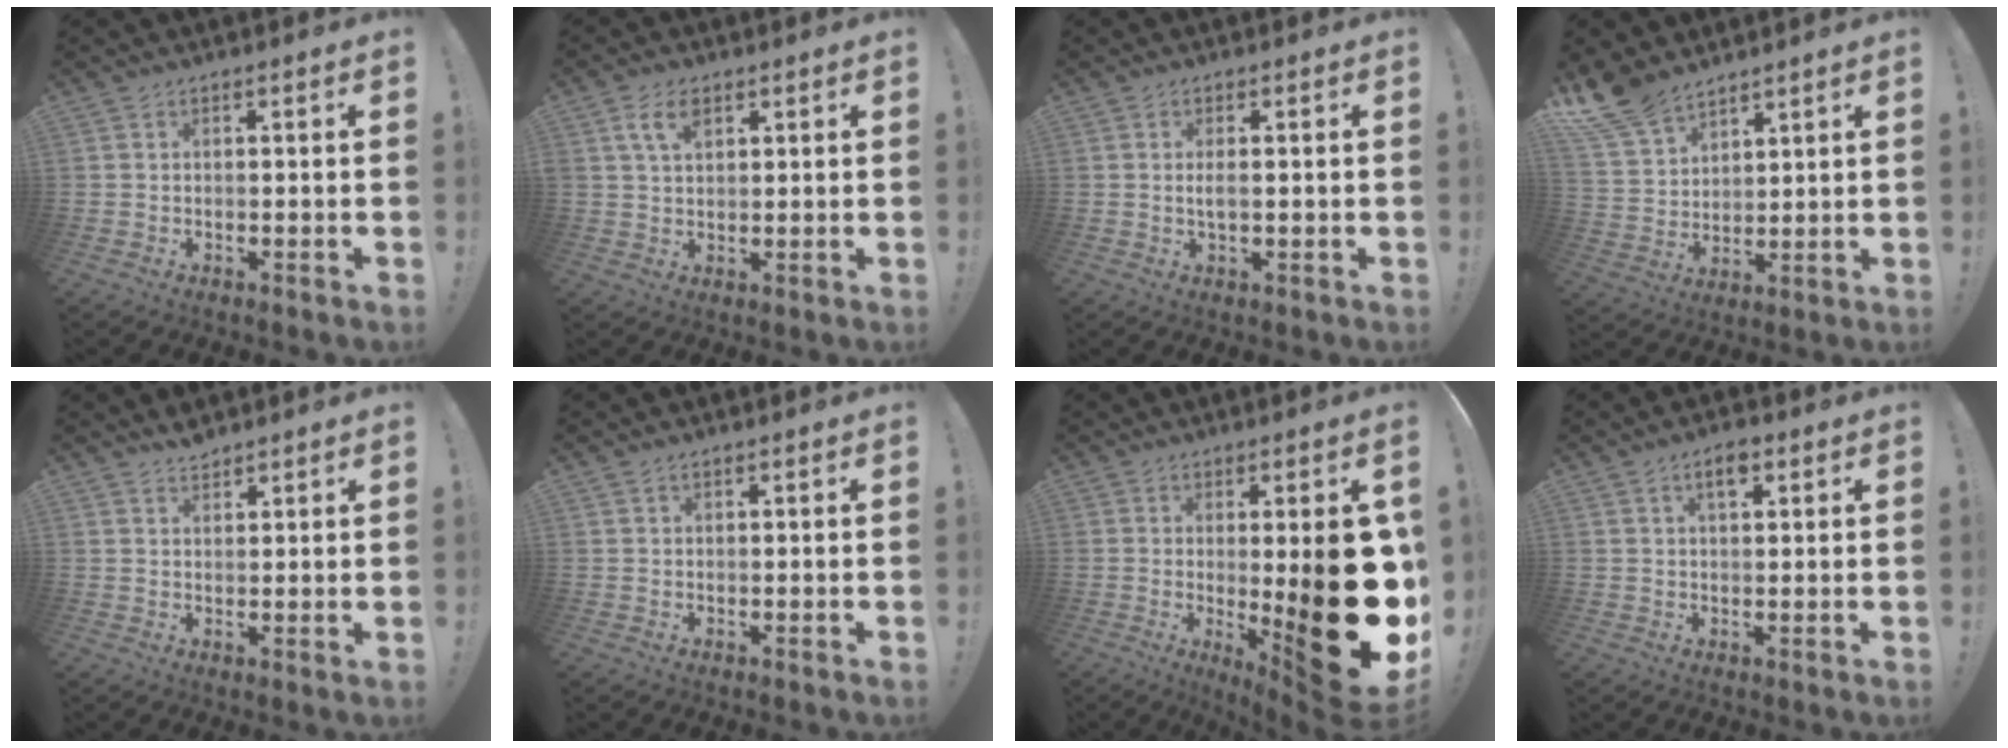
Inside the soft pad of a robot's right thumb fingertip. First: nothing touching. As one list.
[{"total": 5.9, "force": [2.8, 3.1, 4.2], "torque": [-0.074, -0.001, 0.052]}, {"total": 2.2, "force": [-0.2, 0.4, 2.2], "torque": [-0.039, -0.001, -0.004]}, {"total": 10.8, "force": [8.8, 5.3, 3.5], "torque": [-0.078, -0.056, 0.172]}, {"total": 2.6, "force": [2.5, 0.4, 0.5], "torque": [-0.004, -0.018, 0.044]}, {"total": 0.7, "force": [0.6, 0.2, 0.2], "torque": [0.003, -0.003, 0.011]}, {"total": 25.2, "force": [-0.3, 7.1, 24.2], "torque": [-0.308, -0.033, 0.017]}, {"total": 4.1, "force": [2.0, 2.0, 3.0], "torque": [-0.040, -0.002, 0.031]}]